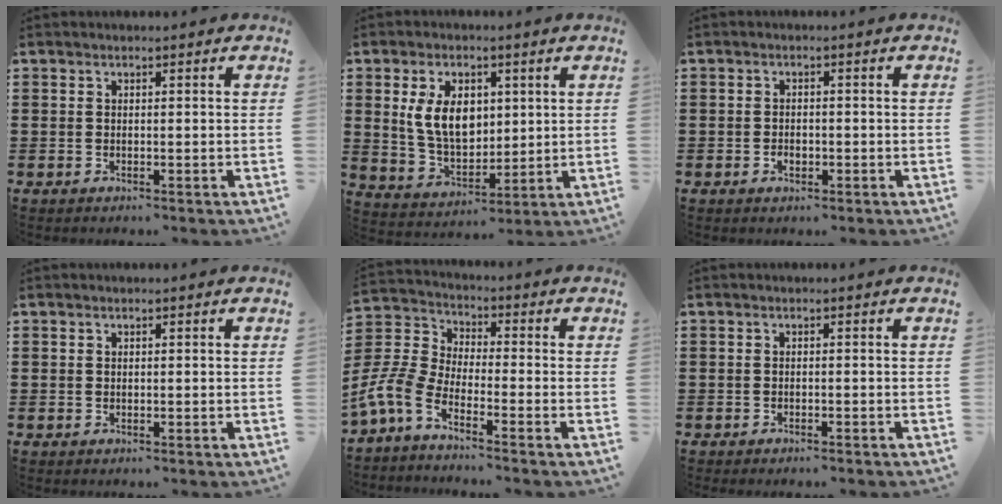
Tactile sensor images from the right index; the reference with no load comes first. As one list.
[{"total": 8.7, "force": [2.0, 5.5, 6.4], "torque": [-0.143, 0.009, 0.033]}, {"total": 1.4, "force": [-0.4, 1.0, 1.0], "torque": [-0.020, 0.001, -0.008]}, {"total": 0.0}, {"total": 5.9, "force": [-4.7, 1.7, 3.0], "torque": [-0.108, -0.020, -0.104]}, {"total": 0.5, "force": [-0.5, -0.1, 0.2], "torque": [-0.004, -0.003, -0.009]}]